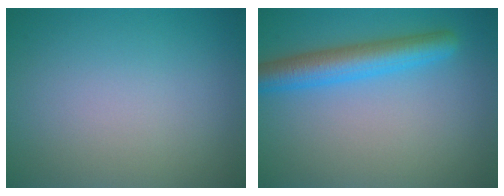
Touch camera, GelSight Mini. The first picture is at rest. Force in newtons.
{"total": 4.8, "press": 4.8, "slide": 0.2}